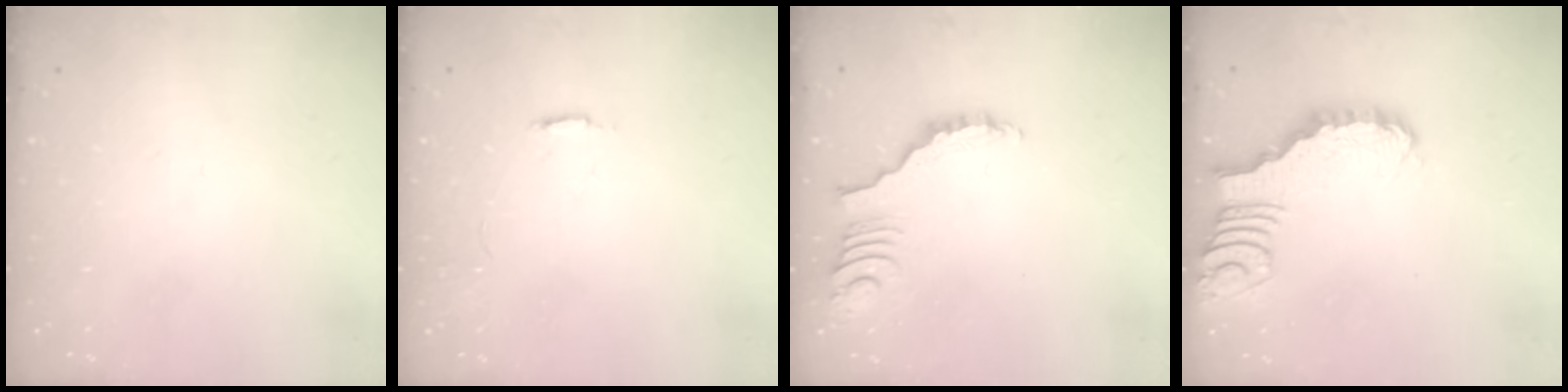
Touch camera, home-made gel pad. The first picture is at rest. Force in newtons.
{"total": 3.8, "press": 3.8, "slide": 0.3}
{"total": 3.0, "press": 2.9, "slide": 0.5}
{"total": 2.8, "press": 2.7, "slide": 0.4}